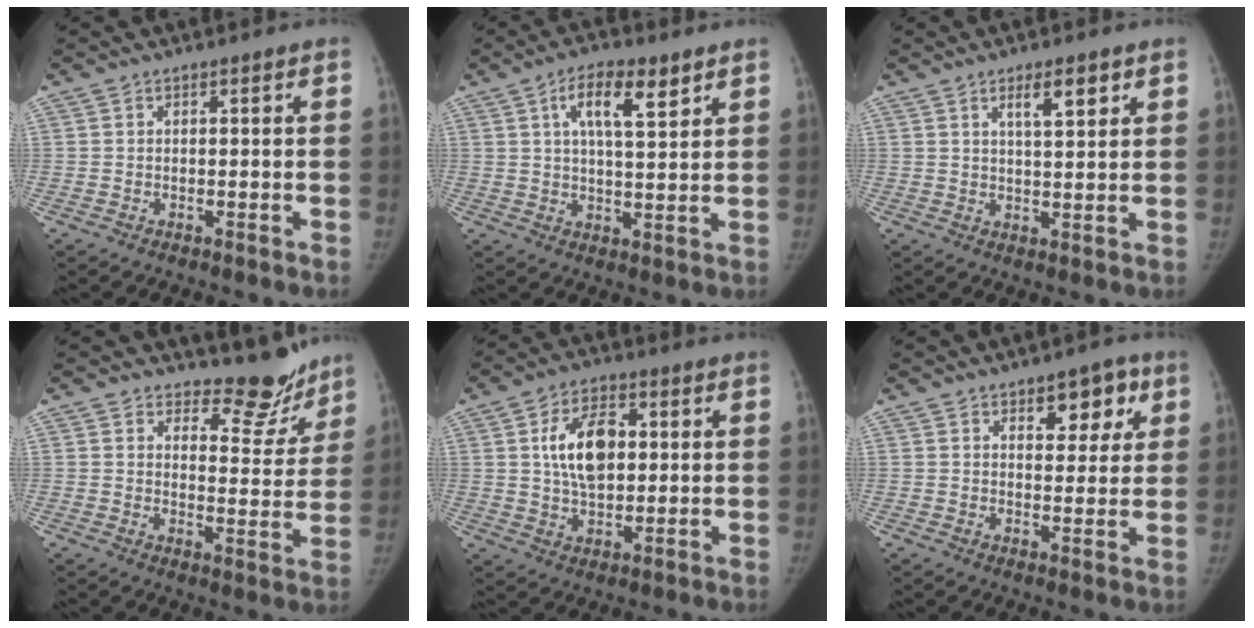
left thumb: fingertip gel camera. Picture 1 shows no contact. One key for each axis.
{"total": 9.4, "fx": 4.6, "fy": 3.4, "fz": 7.5, "tx": -0.112, "ty": -0.018, "tz": 0.076}
{"total": 5.5, "fx": 3.1, "fy": 1.7, "fz": 4.3, "tx": -0.059, "ty": -0.019, "tz": 0.051}
{"total": 10.1, "fx": 9.1, "fy": 4.2, "fz": 1.6, "tx": 0.022, "ty": -0.085, "tz": 0.113}
{"total": 11.4, "fx": 2.1, "fy": 7.0, "fz": 8.7, "tx": -0.124, "ty": -0.002, "tz": 0.037}
{"total": 8.0, "fx": 4.0, "fy": 4.4, "fz": 5.4, "tx": -0.032, "ty": -0.016, "tz": 0.050}